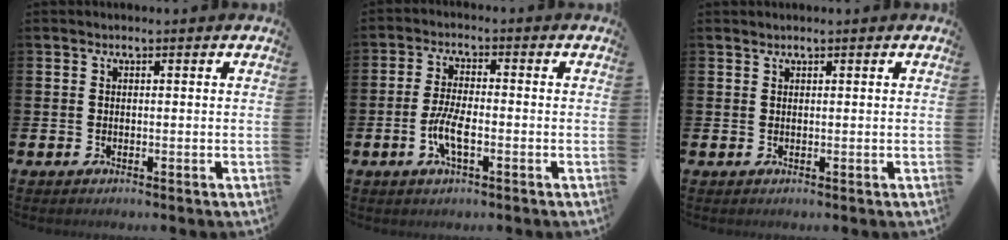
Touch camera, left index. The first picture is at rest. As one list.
[{"total": 4.5, "force": [-1.4, 1.4, 4.1], "torque": [-0.085, 0.003, -0.028]}, {"total": 0.7, "force": [0.7, 0.1, 0.0], "torque": [0.003, -0.001, 0.013]}]